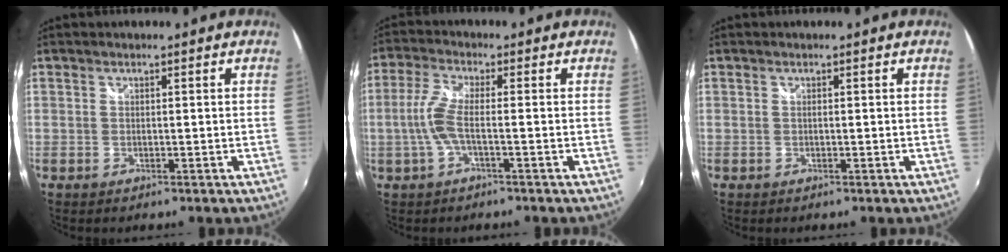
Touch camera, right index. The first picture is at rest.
{"total": 5.6, "force": [-1.5, 0.7, 5.3], "torque": [-0.125, 0.000, -0.027]}
{"total": 0.0}